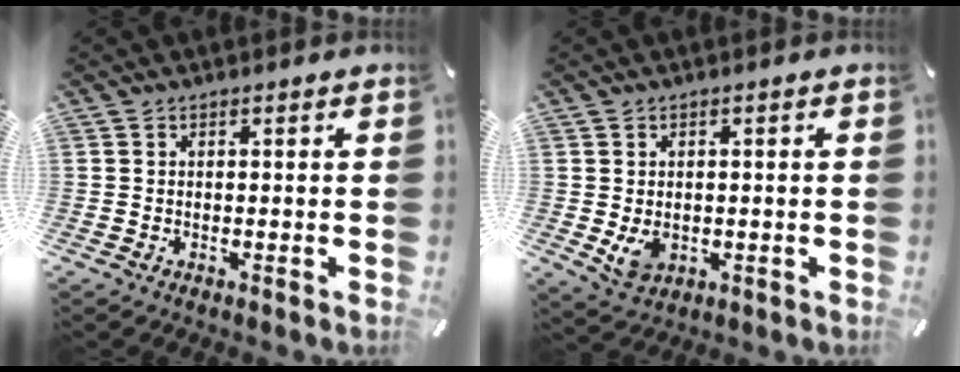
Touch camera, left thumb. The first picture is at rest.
{"total": 4.5, "force": [-0.2, 3.6, 2.7], "torque": [-0.044, -0.005, -0.005]}